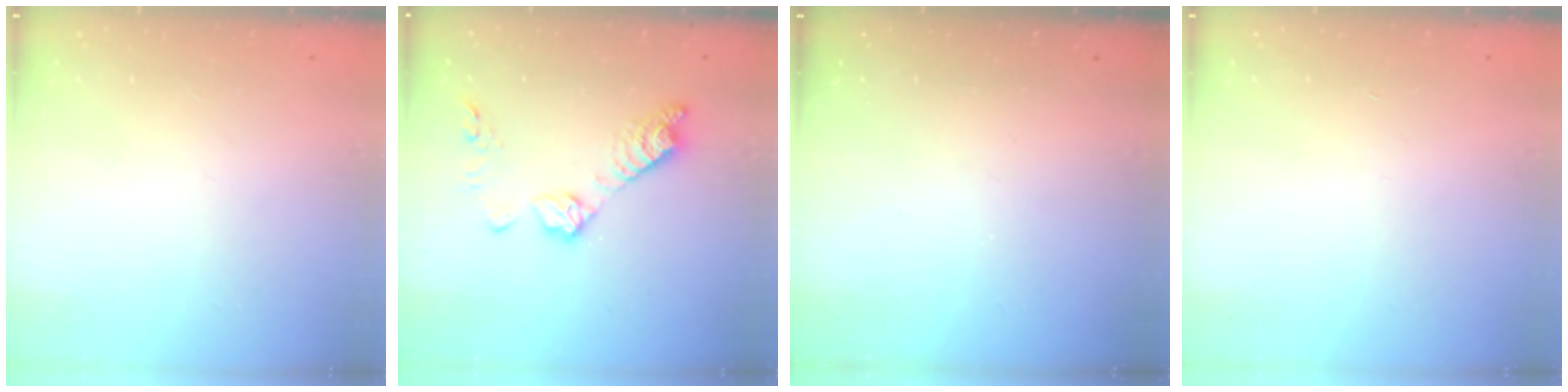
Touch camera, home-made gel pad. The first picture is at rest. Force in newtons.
{"total": 12.1, "press": 12.0, "slide": 0.6}
{"total": 0.0}
{"total": 0.0}